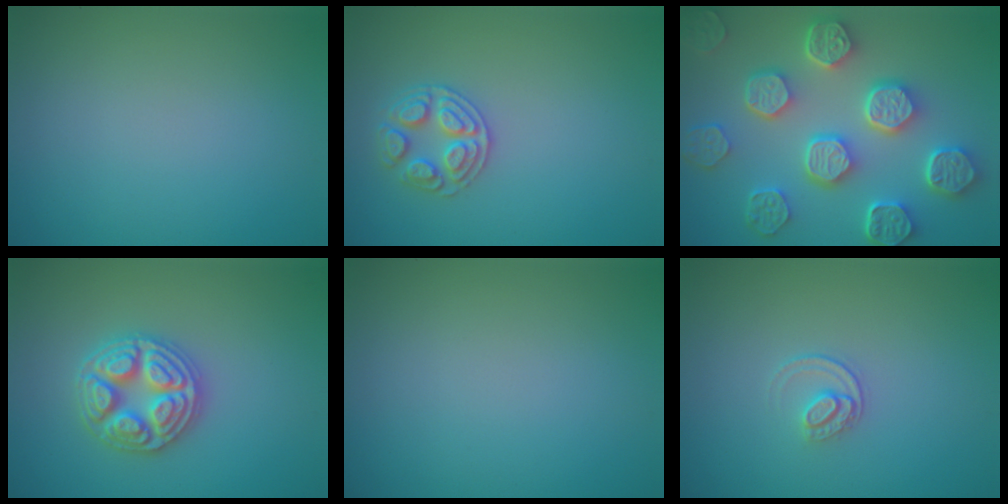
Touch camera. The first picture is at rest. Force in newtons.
{"total": 2.7, "press": 2.7, "slide": 0.3}
{"total": 8.3, "press": 6.5, "slide": 5.2}
{"total": 4.8, "press": 4.7, "slide": 0.6}
{"total": 0.0}
{"total": 1.4, "press": 0.9, "slide": 1.0}